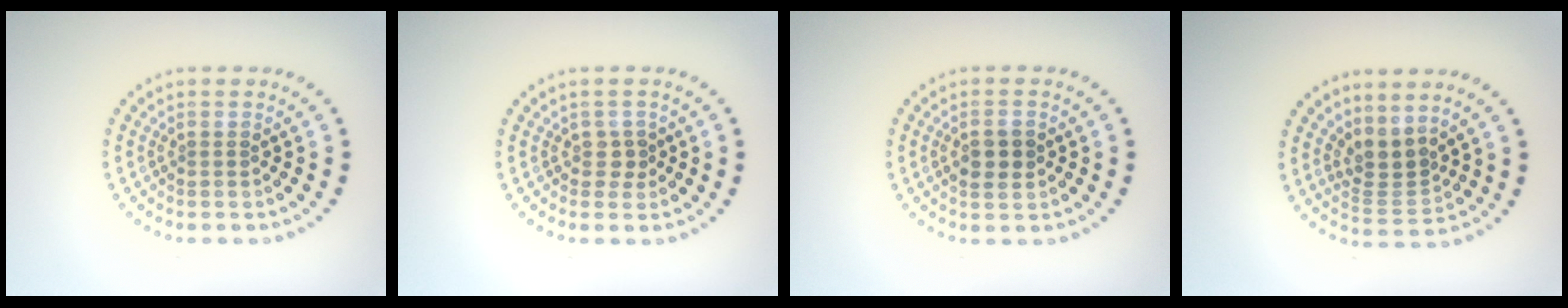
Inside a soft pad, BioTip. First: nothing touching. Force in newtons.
{"total": 1.2, "press": 1.0, "slide": 0.7}
{"total": 2.1, "press": 2.1, "slide": 0.1}
{"total": 2.9, "press": 2.1, "slide": 2.0}